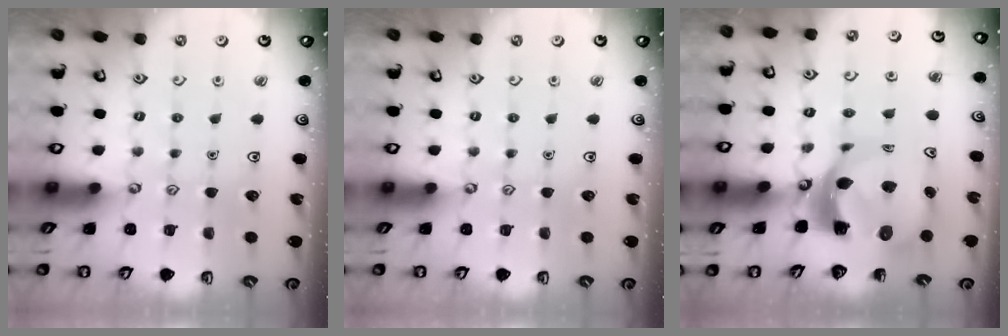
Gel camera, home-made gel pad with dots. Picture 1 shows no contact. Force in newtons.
{"total": 0.0}
{"total": 10.5, "press": 10.4, "slide": 1.3}